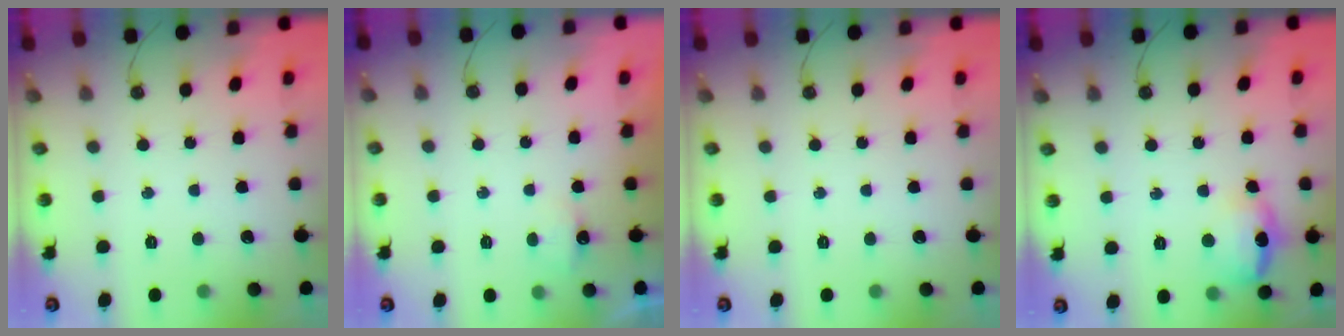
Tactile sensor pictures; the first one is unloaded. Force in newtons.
{"total": 3.9, "press": 3.9, "slide": 0.6}
{"total": 0.0}
{"total": 12.8, "press": 12.8, "slide": 1.0}